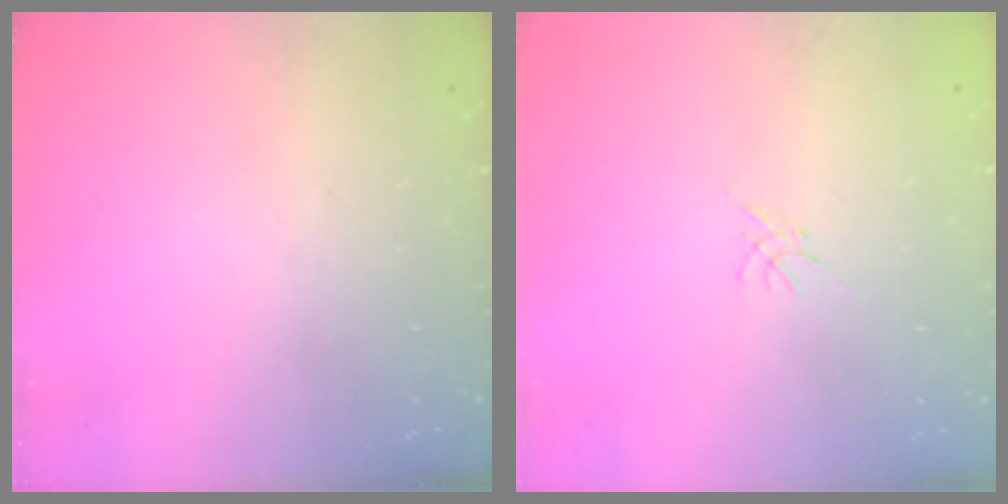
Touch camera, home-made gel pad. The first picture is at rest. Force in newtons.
{"total": 0.0}